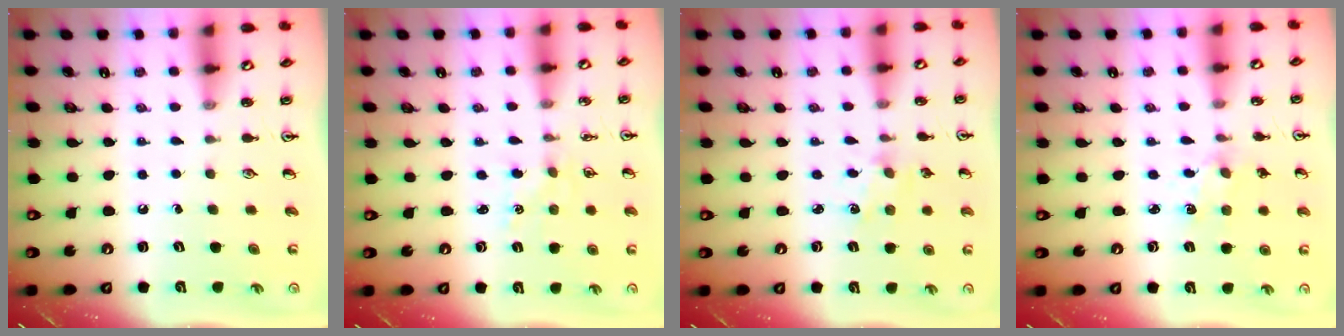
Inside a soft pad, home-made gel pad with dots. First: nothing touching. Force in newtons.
{"total": 0.8, "press": 0.8, "slide": 0.1}
{"total": 1.8, "press": 1.7, "slide": 0.4}
{"total": 2.1, "press": 2.0, "slide": 0.3}